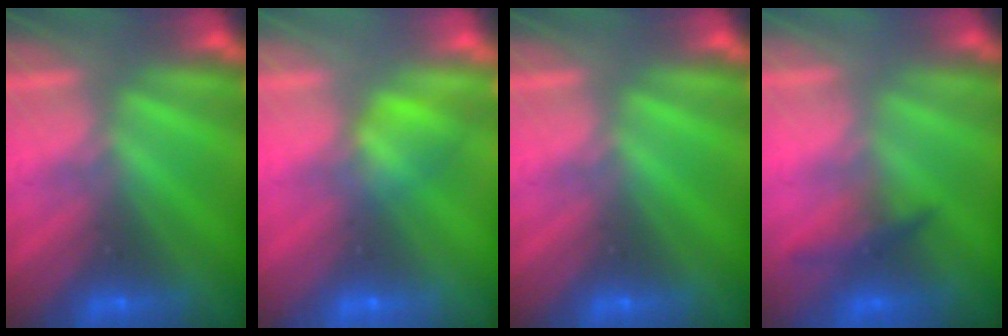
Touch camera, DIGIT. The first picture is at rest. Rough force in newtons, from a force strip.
{"total": 1.6}
{"total": 0.0}
{"total": 1.8}